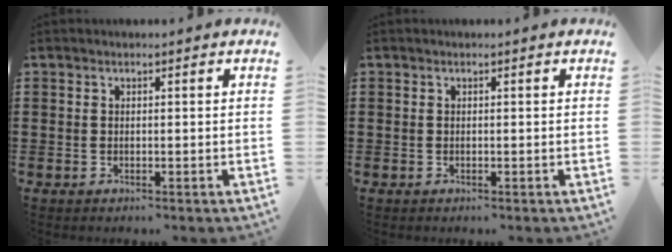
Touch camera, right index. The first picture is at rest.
{"total": 0.0}